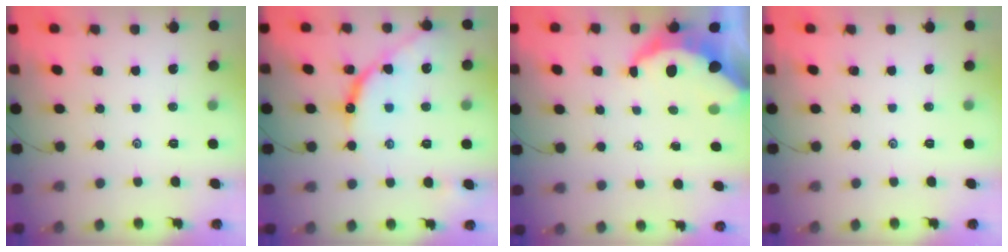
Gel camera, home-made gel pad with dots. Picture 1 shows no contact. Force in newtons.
{"total": 11.8, "press": 11.8, "slide": 1.1}
{"total": 7.2, "press": 7.2, "slide": 0.9}
{"total": 0.0}